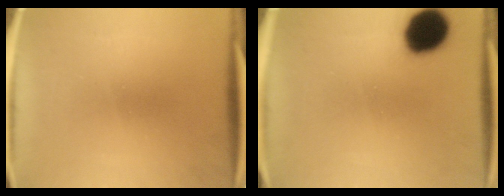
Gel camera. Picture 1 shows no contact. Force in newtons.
{"total": 13.2}